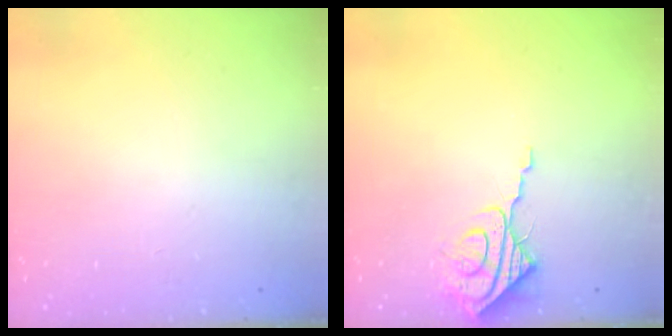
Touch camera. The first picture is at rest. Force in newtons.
{"total": 8.5, "press": 8.4, "slide": 0.4}